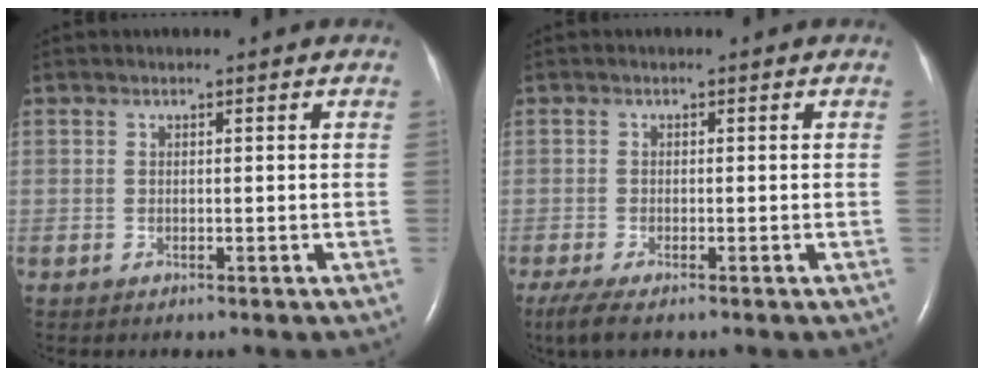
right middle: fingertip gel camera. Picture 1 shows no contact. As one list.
[{"total": 3.7, "force": [-2.6, 0.7, 2.6], "torque": [-0.057, -0.013, -0.045]}]